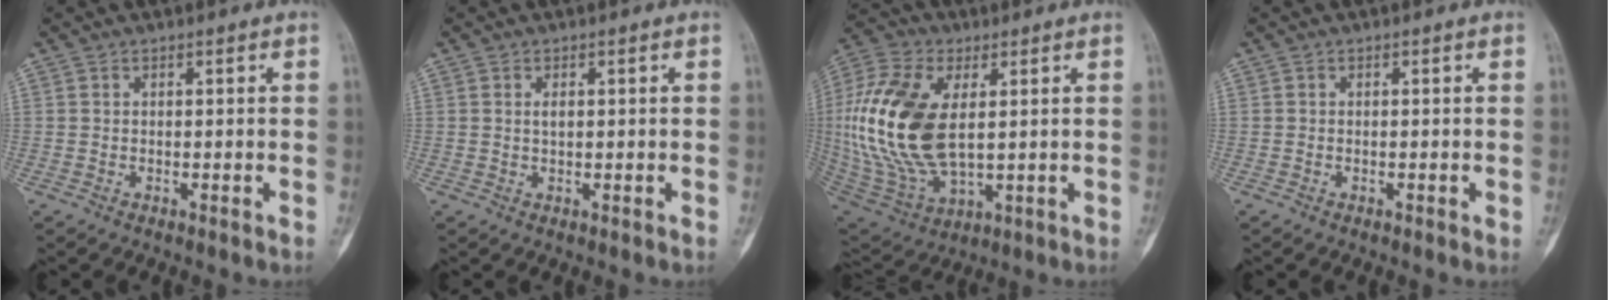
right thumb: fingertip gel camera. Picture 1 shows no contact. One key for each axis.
{"total": 1.1, "fx": 0.3, "fy": 0.6, "fz": 1.0, "tx": -0.013, "ty": -0.002, "tz": 0.006}
{"total": 21.8, "fx": 2.4, "fy": 12.1, "fz": 18.0, "tx": -0.382, "ty": -0.015, "tz": 0.051}
{"total": 0.5, "fx": -0.2, "fy": 0.2, "fz": 0.4, "tx": -0.007, "ty": 0.000, "tz": -0.001}